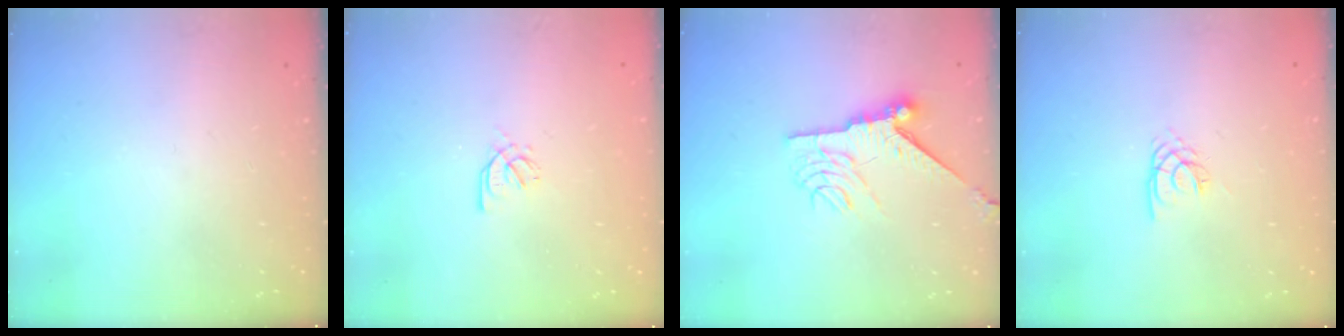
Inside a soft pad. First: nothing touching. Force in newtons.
{"total": 1.7, "press": 1.6, "slide": 0.5}
{"total": 9.4, "press": 9.4, "slide": 0.5}
{"total": 2.1, "press": 2.1, "slide": 0.4}